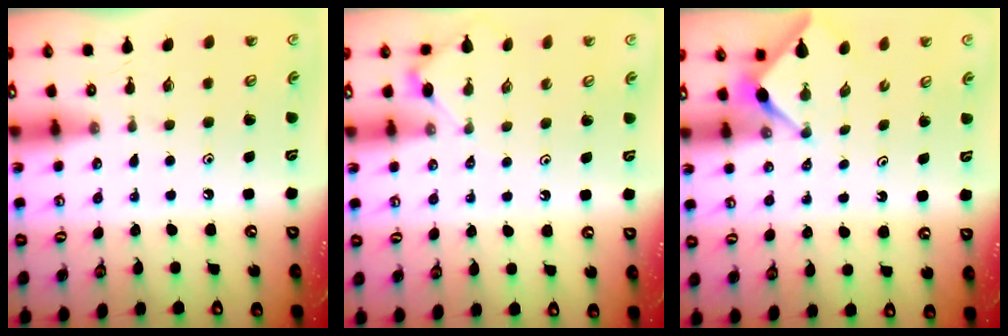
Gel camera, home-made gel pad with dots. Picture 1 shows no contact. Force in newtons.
{"total": 3.6, "press": 3.5, "slide": 0.5}
{"total": 2.9, "press": 2.8, "slide": 0.4}